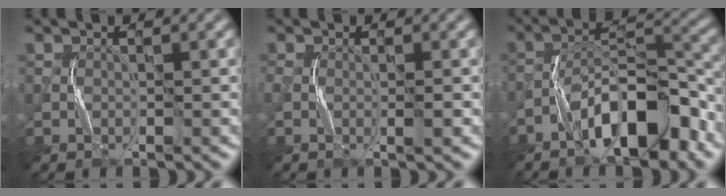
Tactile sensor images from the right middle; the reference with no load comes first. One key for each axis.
{"total": 1.6, "fx": -0.4, "fy": 0.5, "fz": 1.5, "tx": -0.032, "ty": -0.002, "tz": -0.010}
{"total": 8.4, "fx": -4.9, "fy": 2.9, "fz": 6.1, "tx": -0.094, "ty": 0.021, "tz": -0.087}